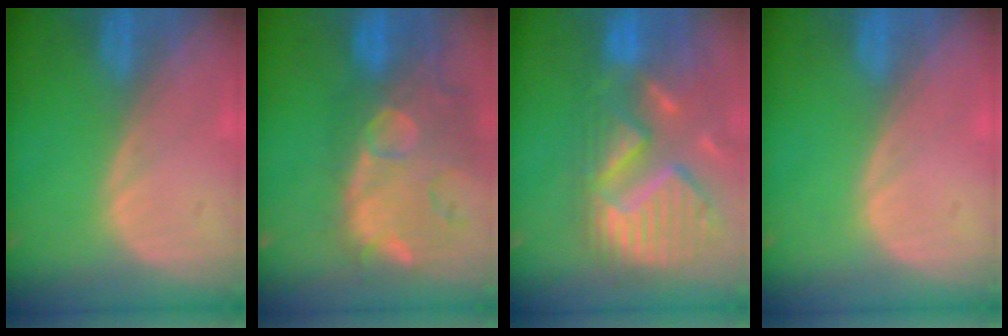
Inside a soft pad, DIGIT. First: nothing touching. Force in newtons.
{"total": 14.4, "press": 11.8, "slide": 8.3}
{"total": 13.7, "press": 11.6, "slide": 7.4}
{"total": 0.0}